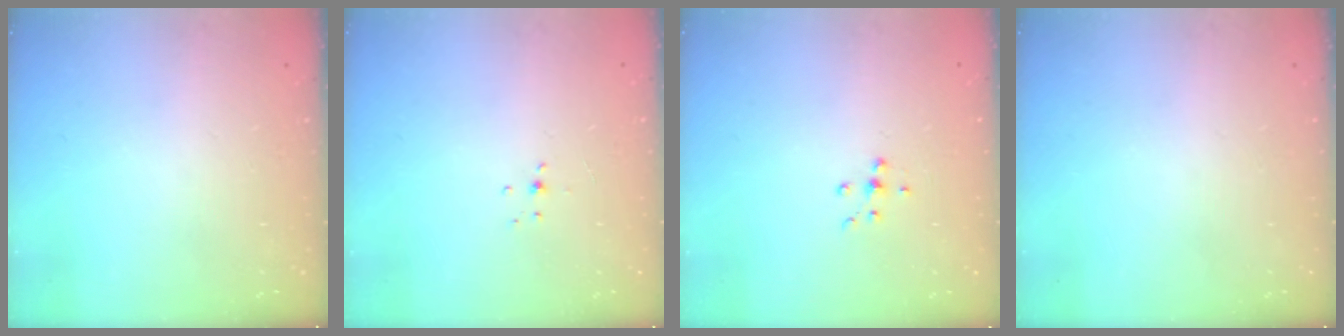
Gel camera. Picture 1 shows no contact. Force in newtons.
{"total": 3.9, "press": 3.9, "slide": 0.4}
{"total": 6.2, "press": 6.2, "slide": 0.7}
{"total": 0.0}